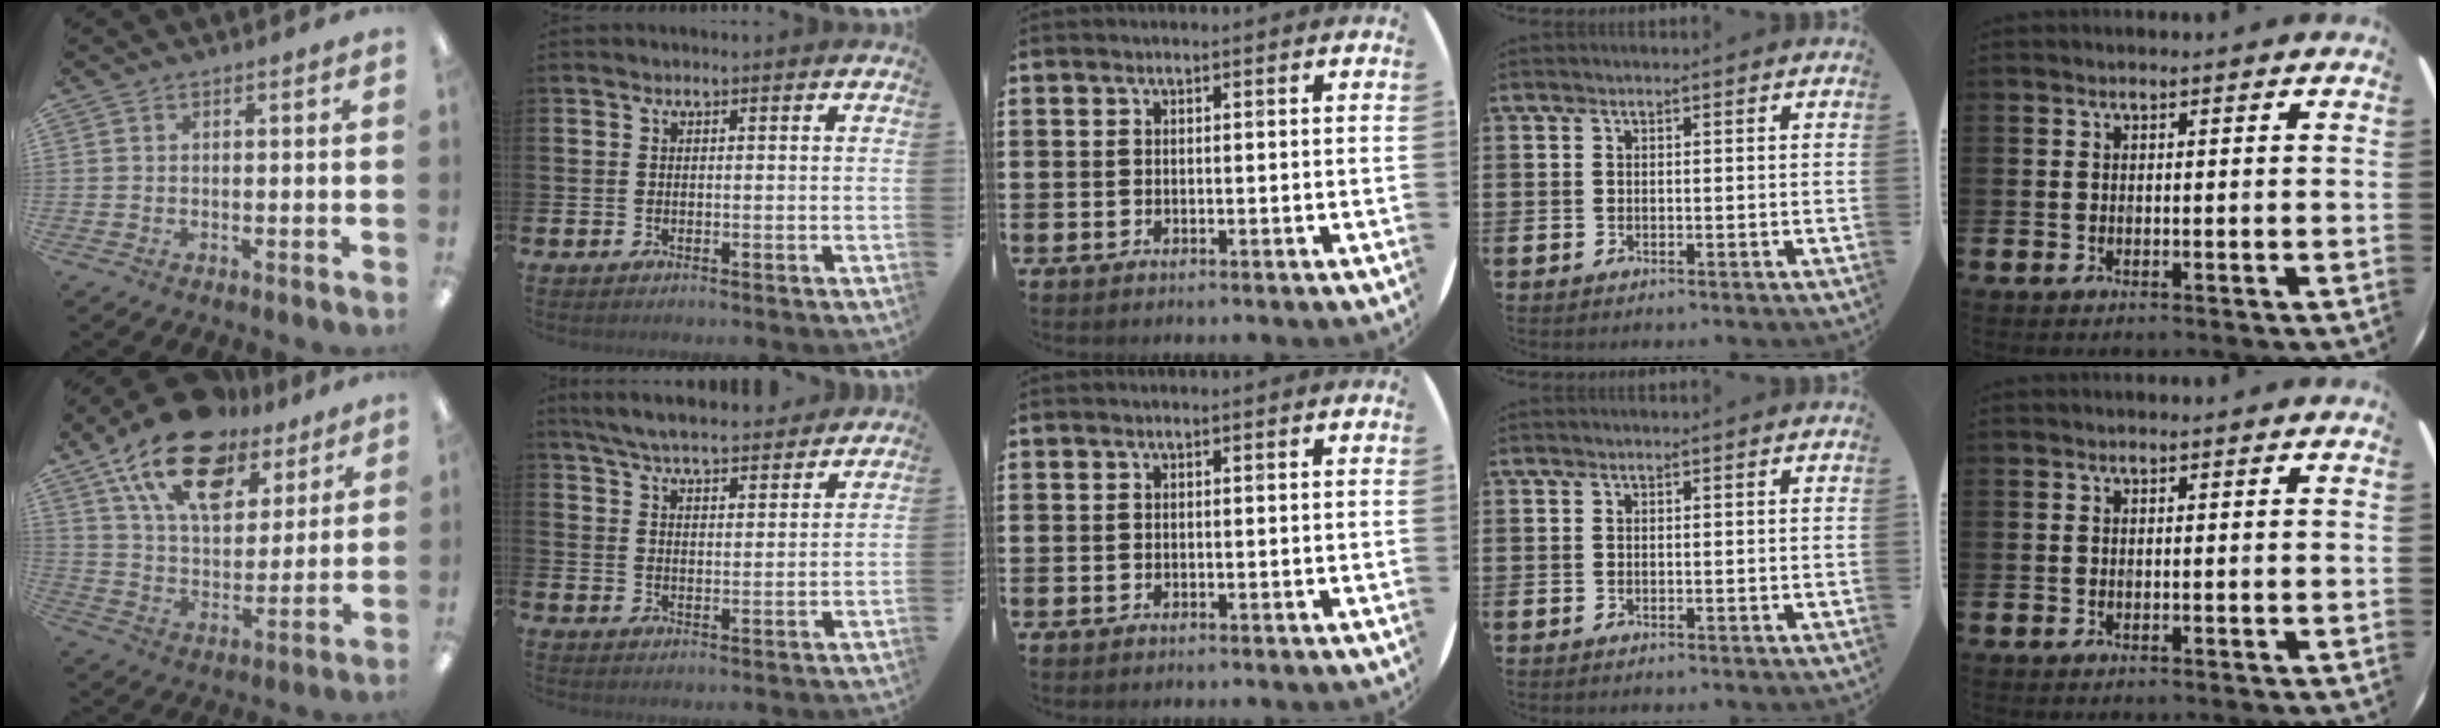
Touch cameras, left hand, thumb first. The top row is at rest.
{"thumb": {"total": 20.7, "force": [13.3, 10.8, 11.6], "torque": [-0.206, -0.063, 0.237]}, "index": {"total": 6.5, "force": [6.2, 0.7, 1.5], "torque": [-0.043, -0.035, 0.111]}}